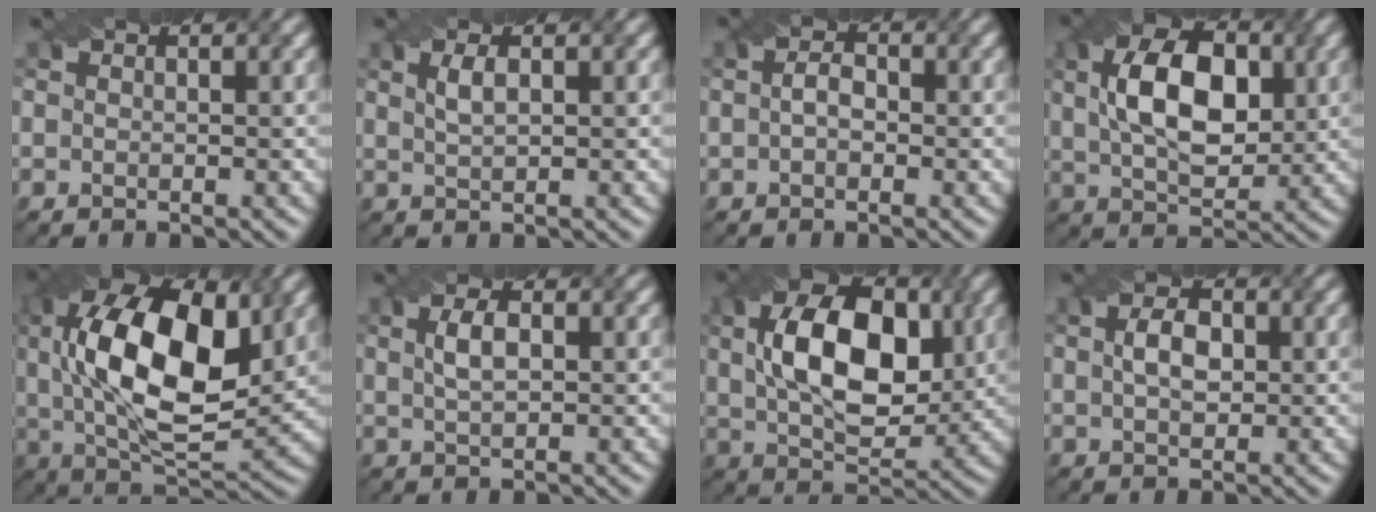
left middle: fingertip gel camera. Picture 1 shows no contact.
{"total": 1.7, "force": [0.7, 0.6, 1.4], "torque": [-0.031, 0.003, 0.016]}
{"total": 1.9, "force": [-0.1, 1.2, 1.5], "torque": [-0.029, 0.005, -0.005]}
{"total": 9.3, "force": [1.9, 5.4, 7.4], "torque": [-0.130, 0.012, 0.030]}
{"total": 14.5, "force": [3.0, 7.2, 12.2], "torque": [-0.219, 0.007, 0.055]}
{"total": 2.3, "force": [0.6, 1.1, 2.0], "torque": [-0.045, 0.003, 0.013]}
{"total": 10.8, "force": [1.9, 6.2, 8.6], "torque": [-0.143, 0.011, 0.031]}
{"total": 3.1, "force": [0.5, 1.9, 2.4], "torque": [-0.051, 0.005, 0.008]}